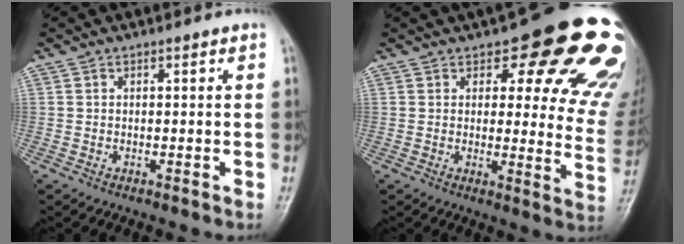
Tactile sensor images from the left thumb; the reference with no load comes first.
{"total": 22.2, "force": [13.2, 8.4, 15.7], "torque": [-0.142, -0.056, 0.145]}